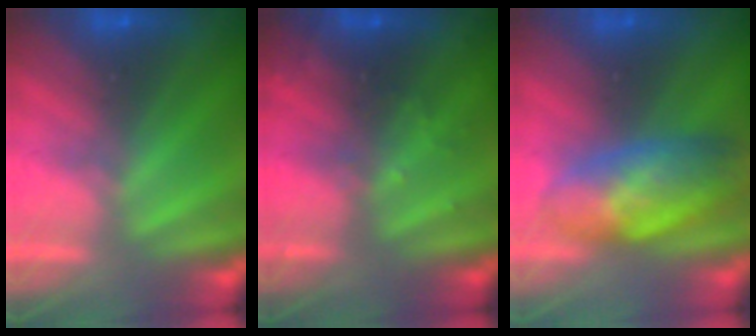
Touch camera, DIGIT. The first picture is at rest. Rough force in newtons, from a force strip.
{"total": 2.9}
{"total": 6.7}